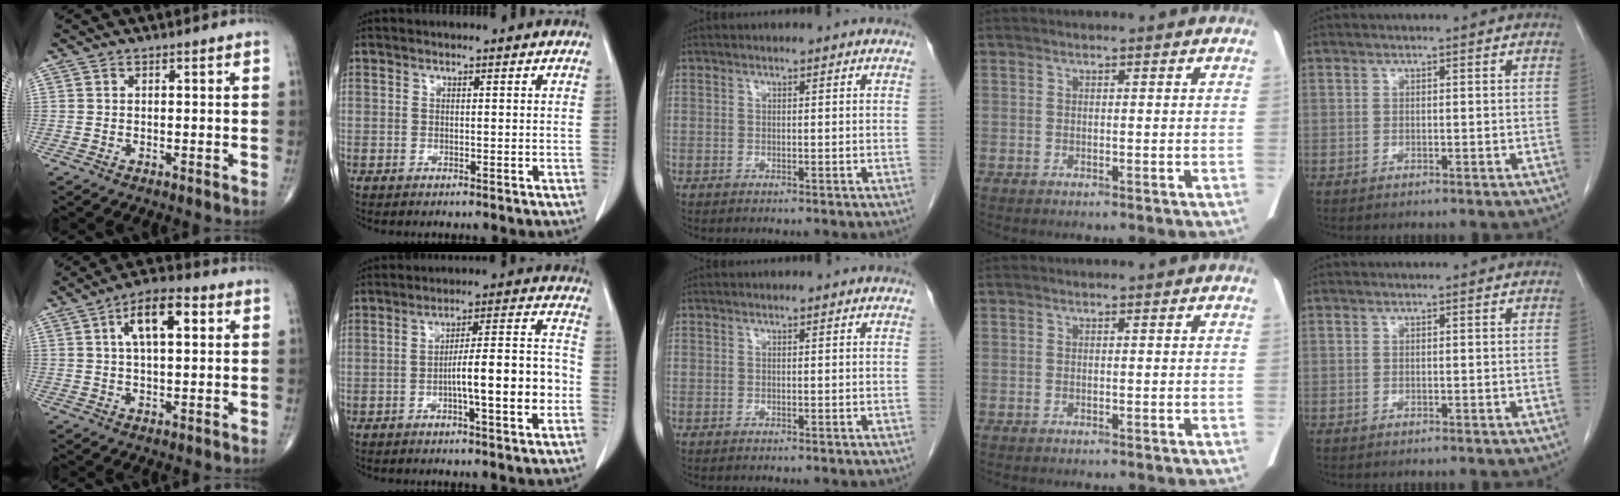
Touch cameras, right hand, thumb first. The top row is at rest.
{"thumb": {"total": 9.9, "force": [2.9, 4.3, 8.5], "torque": [-0.132, 0.013, 0.040]}, "index": {"total": 11.0, "force": [-2.9, 1.2, 10.5], "torque": [-0.162, 0.021, -0.044]}}